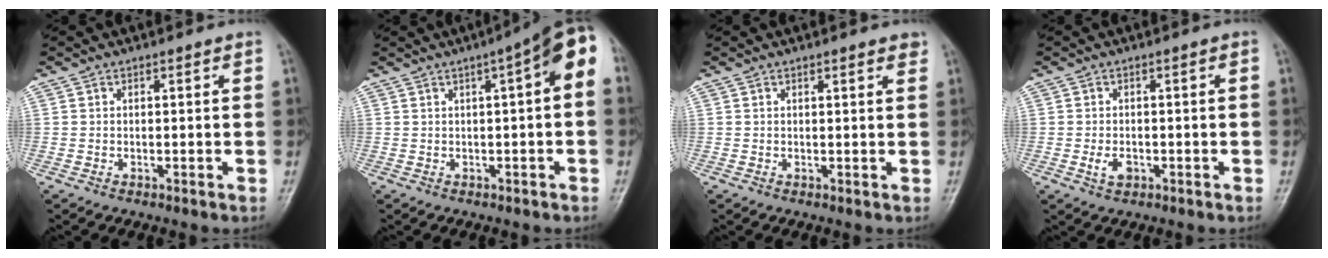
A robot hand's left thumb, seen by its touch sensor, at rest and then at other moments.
{"total": 8.8, "force": [1.7, 2.1, 8.4], "torque": [-0.107, 0.028, 0.013]}
{"total": 1.9, "force": [1.4, 0.4, 1.2], "torque": [-0.010, -0.002, 0.014]}
{"total": 2.4, "force": [-1.0, 1.6, 1.6], "torque": [-0.032, 0.005, -0.014]}